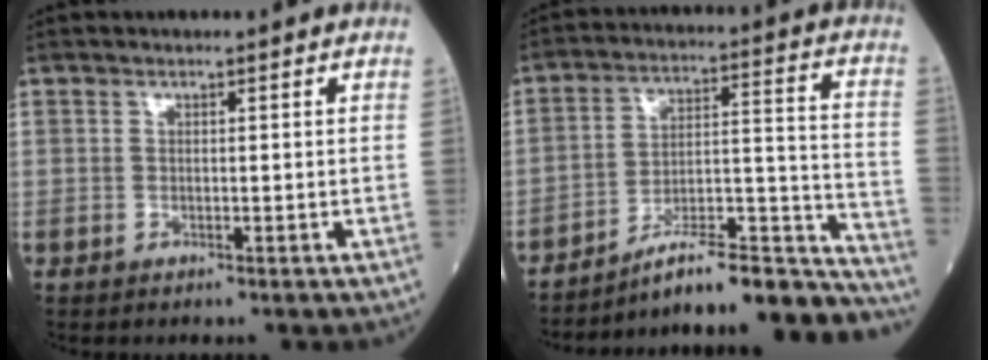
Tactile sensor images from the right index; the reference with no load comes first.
{"total": 21.8, "force": [-20.3, 2.0, 7.8], "torque": [-0.058, 0.040, -0.297]}